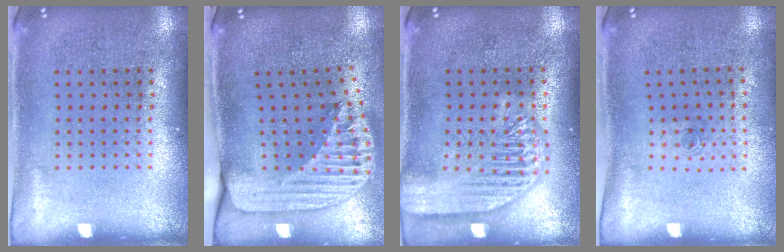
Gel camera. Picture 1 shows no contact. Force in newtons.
{"total": 2.6, "press": 1.8, "slide": 1.9}
{"total": 2.8, "press": 2.8, "slide": 0.3}
{"total": 0.6, "press": 0.2, "slide": 0.5}